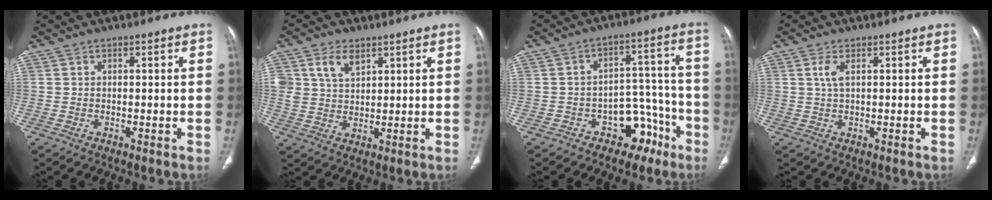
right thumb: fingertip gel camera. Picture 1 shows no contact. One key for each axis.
{"total": 5.9, "fx": 3.1, "fy": 3.6, "fz": 3.4, "tx": -0.054, "ty": -0.016, "tz": 0.065}
{"total": 9.6, "fx": -5.8, "fy": 6.2, "fz": 4.5, "tx": -0.014, "ty": 0.076, "tz": -0.081}
{"total": 2.2, "fx": 0.8, "fy": 0.7, "fz": 2.0, "tx": -0.052, "ty": 0.004, "tz": 0.022}